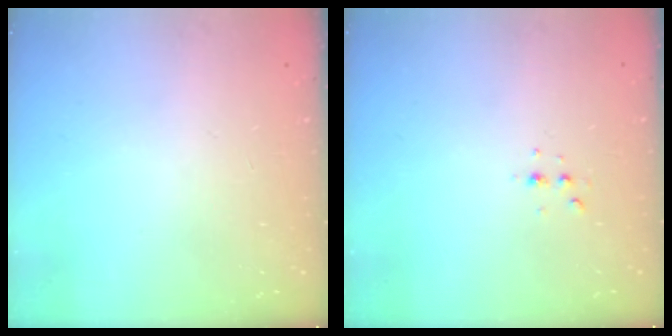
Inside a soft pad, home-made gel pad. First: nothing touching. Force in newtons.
{"total": 2.8, "press": 2.8, "slide": 0.7}